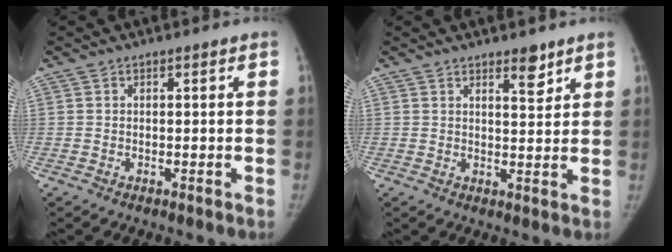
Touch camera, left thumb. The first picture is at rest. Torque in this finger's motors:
{"motor_torque": [0.45, -0.33, 0.42, -0.44, 0.11]}